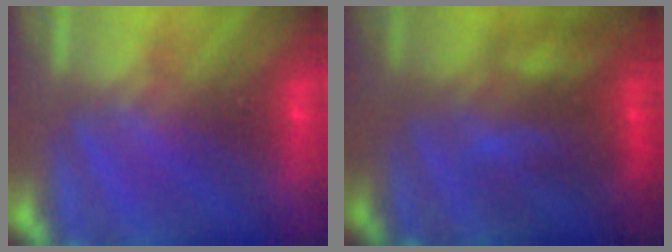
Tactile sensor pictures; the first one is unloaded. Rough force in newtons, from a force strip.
{"total": 8.6}